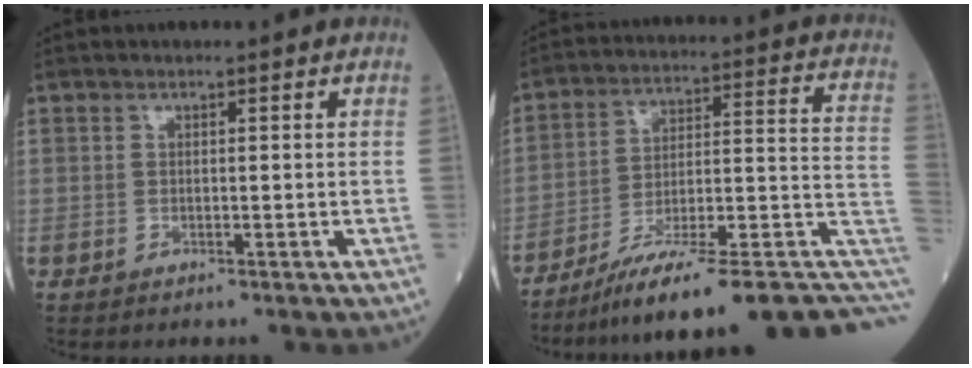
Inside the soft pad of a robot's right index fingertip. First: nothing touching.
{"total": 22.2, "force": [-15.6, 3.0, 15.6], "torque": [-0.144, 0.039, -0.230]}